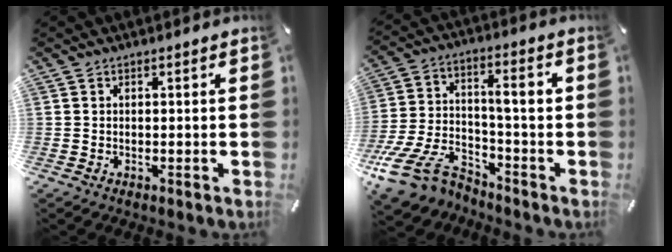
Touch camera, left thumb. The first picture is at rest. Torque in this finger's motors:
{"motor_torque": [1.63, 2.59, 1.61, 1.15, 0.16]}